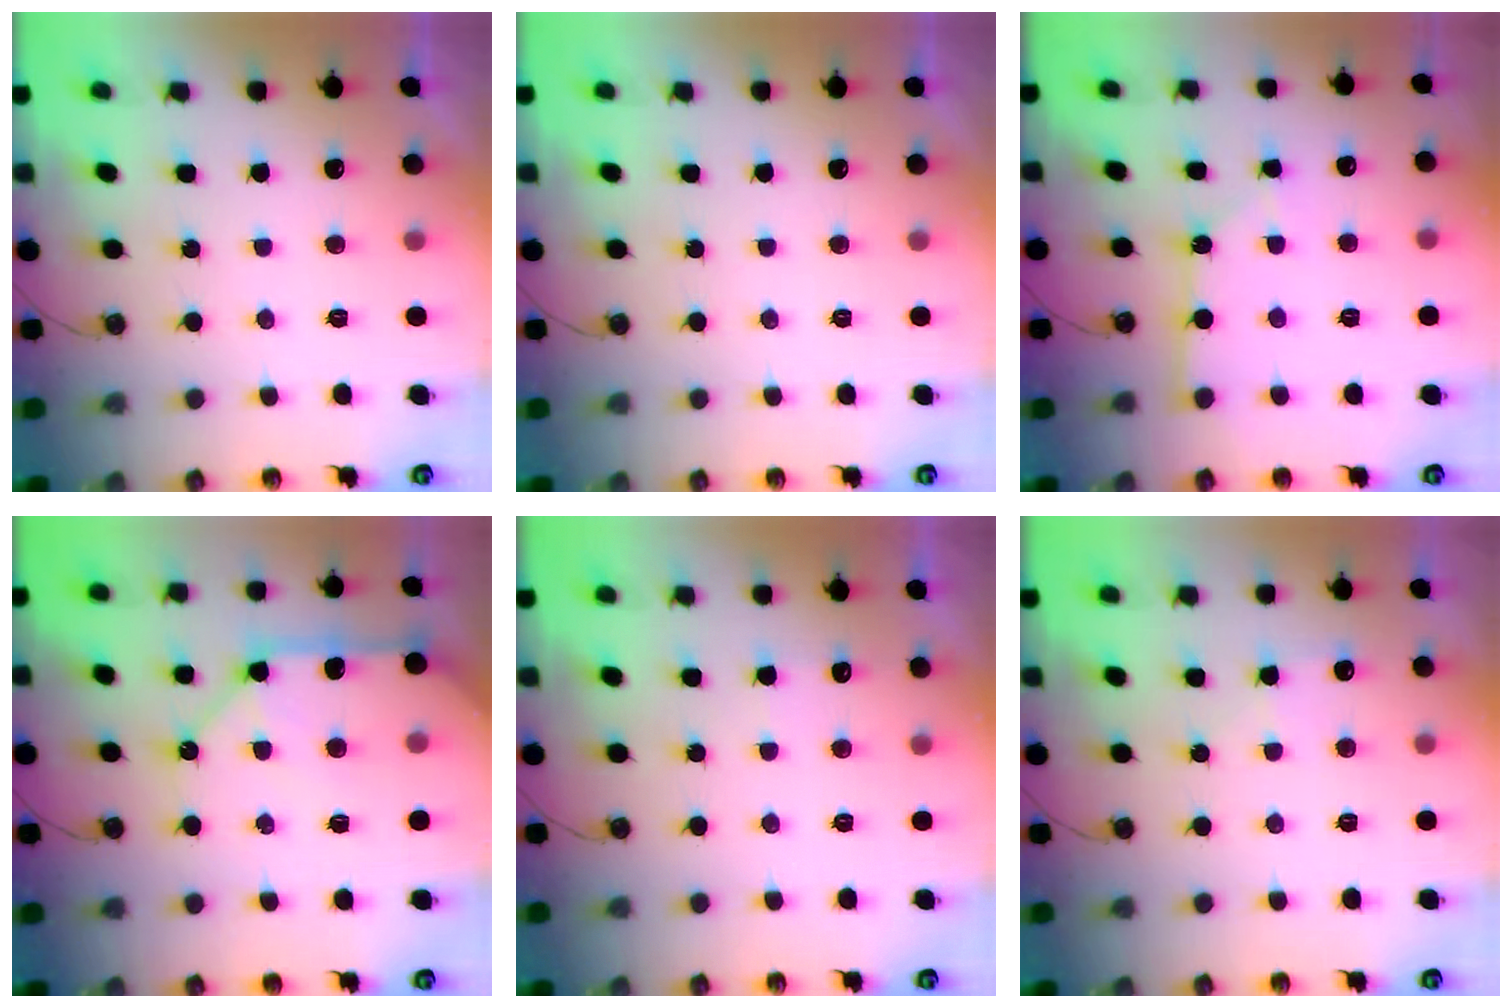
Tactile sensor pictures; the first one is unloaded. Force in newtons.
{"total": 0.0}
{"total": 3.2, "press": 3.2, "slide": 0.2}
{"total": 12.9, "press": 12.8, "slide": 1.7}
{"total": 3.8, "press": 3.8, "slide": 0.5}
{"total": 3.5, "press": 3.5, "slide": 0.5}